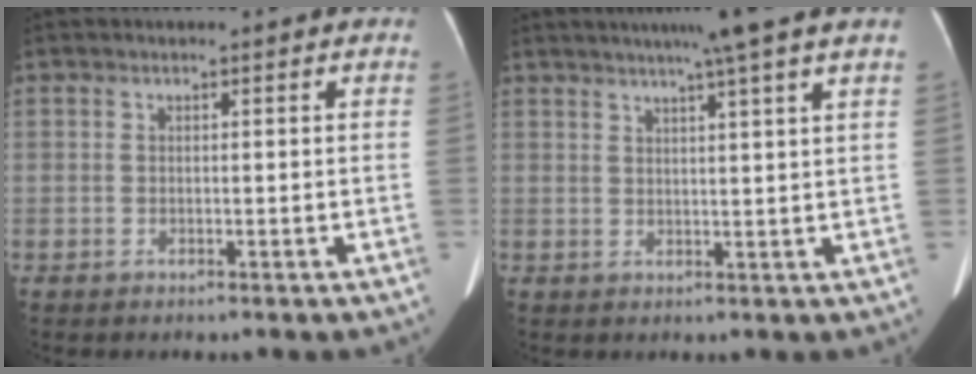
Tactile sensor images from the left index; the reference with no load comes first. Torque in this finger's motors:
{"motor_torque": [0.58, -1.56, 0.39, 0.06]}